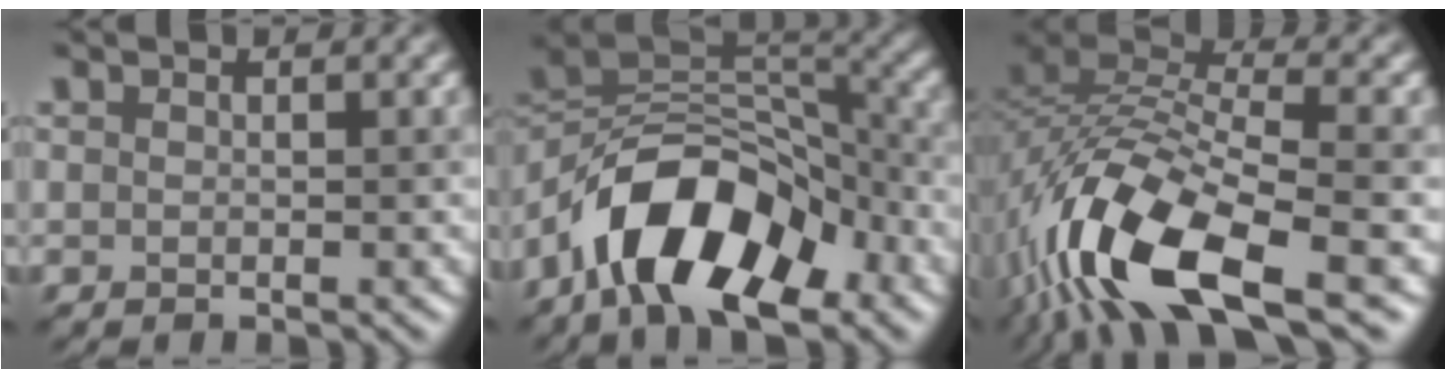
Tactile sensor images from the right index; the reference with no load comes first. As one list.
[{"total": 11.9, "force": [-6.8, 5.5, 8.0], "torque": [-0.122, 0.014, -0.131]}, {"total": 13.2, "force": [-6.8, 4.8, 10.3], "torque": [-0.207, 0.000, -0.133]}]